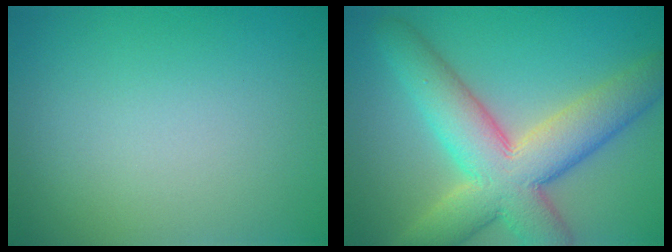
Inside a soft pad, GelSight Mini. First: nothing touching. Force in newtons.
{"total": 10.4, "press": 10.4, "slide": 0.6}